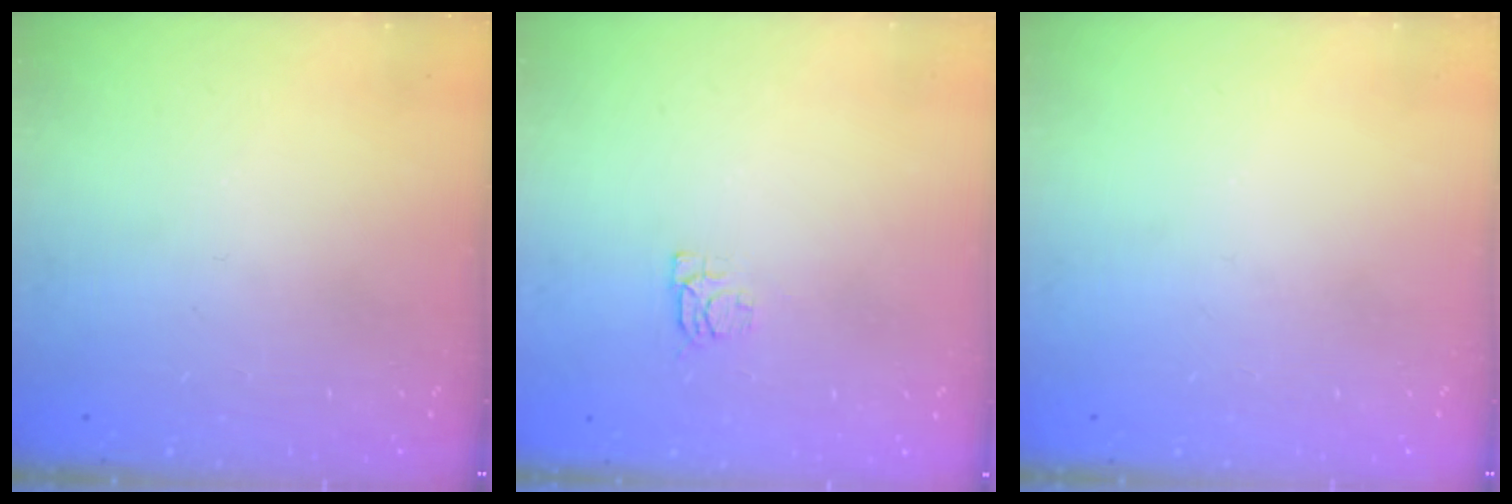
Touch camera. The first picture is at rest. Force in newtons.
{"total": 4.9, "press": 4.8, "slide": 0.6}
{"total": 0.0}